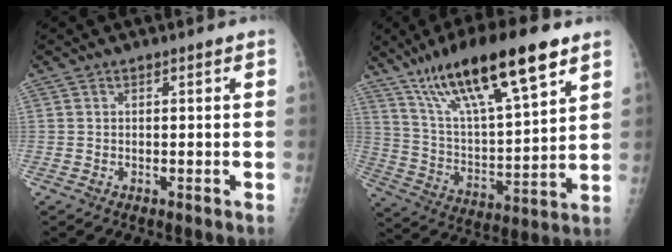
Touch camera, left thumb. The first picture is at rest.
{"total": 22.7, "force": [14.0, 5.6, 17.0], "torque": [-0.277, -0.037, 0.252]}